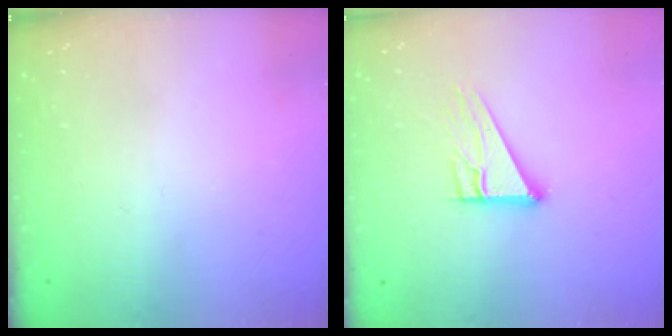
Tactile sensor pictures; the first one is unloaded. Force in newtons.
{"total": 10.7, "press": 10.7, "slide": 0.7}